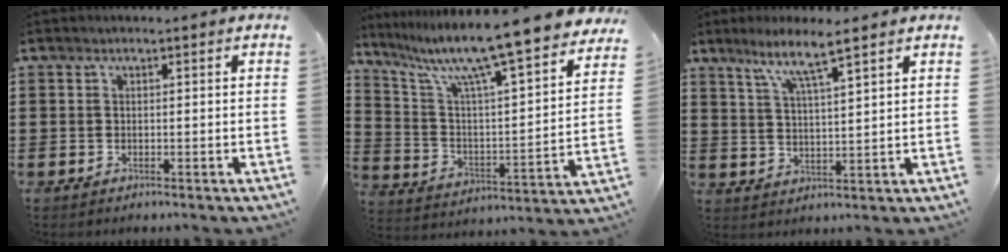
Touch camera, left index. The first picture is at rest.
{"total": 11.8, "force": [9.8, -0.2, 6.7], "torque": [-0.156, -0.076, 0.156]}
{"total": 6.0, "force": [4.6, -0.2, 3.9], "torque": [-0.090, -0.016, 0.078]}